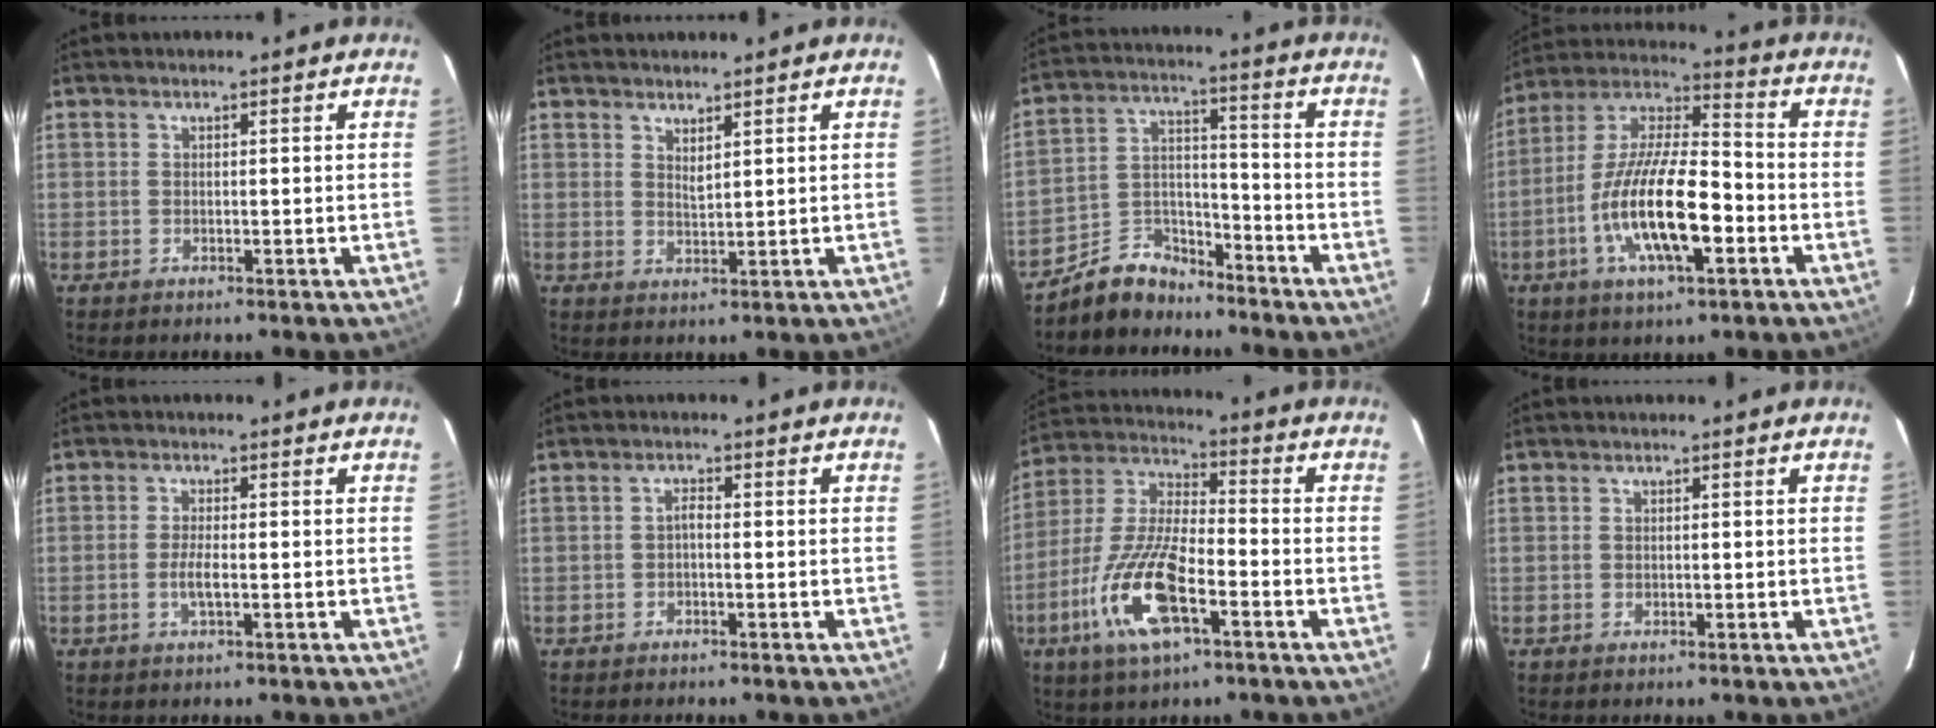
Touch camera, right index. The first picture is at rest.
{"total": 2.2, "force": [1.8, 0.4, 1.2], "torque": [-0.022, -0.002, 0.030]}
{"total": 9.1, "force": [-7.6, 4.4, 2.2], "torque": [-0.052, 0.038, -0.135]}
{"total": 17.7, "force": [-5.5, 5.4, 15.9], "torque": [-0.312, -0.008, -0.106]}
{"total": 3.0, "force": [-0.9, 0.6, 2.8], "torque": [-0.057, -0.003, -0.017]}
{"total": 1.1, "force": [-0.6, 0.4, 0.9], "torque": [-0.016, 0.006, -0.013]}
{"total": 16.5, "force": [-7.2, 5.7, 13.8], "torque": [-0.299, -0.013, -0.142]}
{"total": 0.6, "force": [-0.1, 0.4, 0.4], "torque": [-0.006, 0.002, -0.001]}